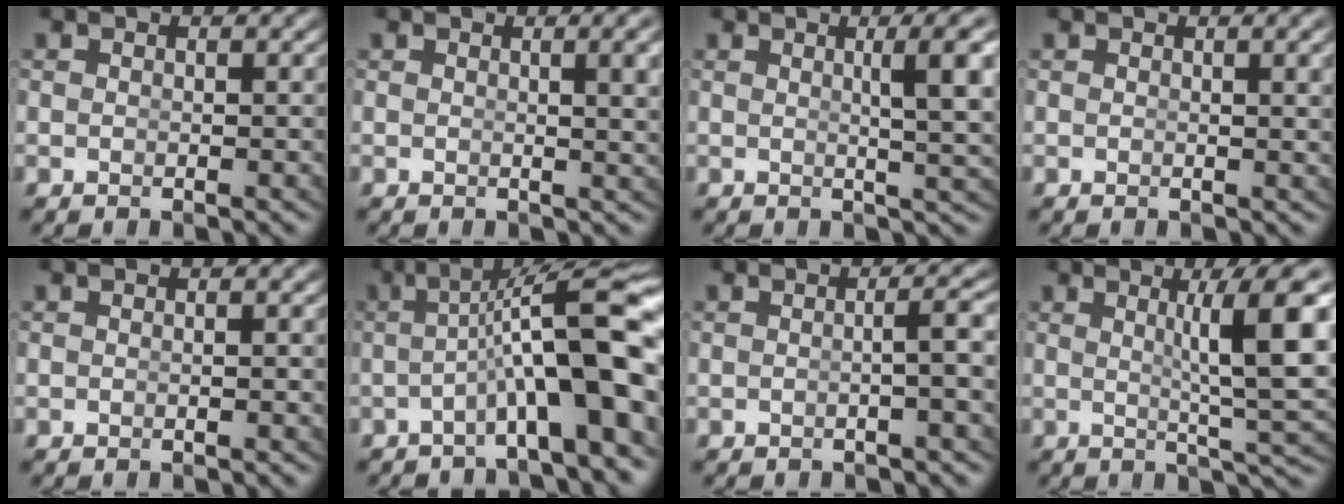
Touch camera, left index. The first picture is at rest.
{"total": 2.4, "force": [0.9, -0.1, 2.3], "torque": [-0.019, -0.002, 0.014]}
{"total": 5.0, "force": [1.2, 0.4, 4.9], "torque": [-0.059, -0.001, 0.023]}
{"total": 1.3, "force": [0.6, -0.2, 1.2], "torque": [-0.010, -0.001, 0.009]}
{"total": 0.0}
{"total": 8.3, "force": [-1.2, 1.5, 8.1], "torque": [-0.116, 0.009, -0.012]}
{"total": 1.9, "force": [-0.4, -0.6, 1.8], "torque": [-0.023, 0.005, -0.004]}
{"total": 7.5, "force": [1.3, 1.1, 7.4], "torque": [-0.092, 0.000, 0.023]}